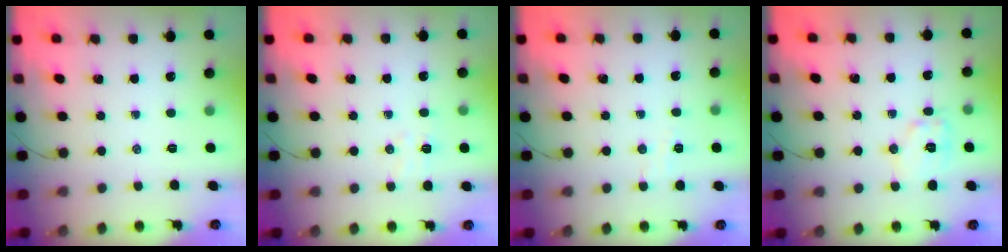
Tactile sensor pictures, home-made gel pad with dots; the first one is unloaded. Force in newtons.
{"total": 5.2, "press": 5.0, "slide": 1.1}
{"total": 2.9, "press": 2.7, "slide": 1.0}
{"total": 8.4, "press": 8.4, "slide": 0.7}